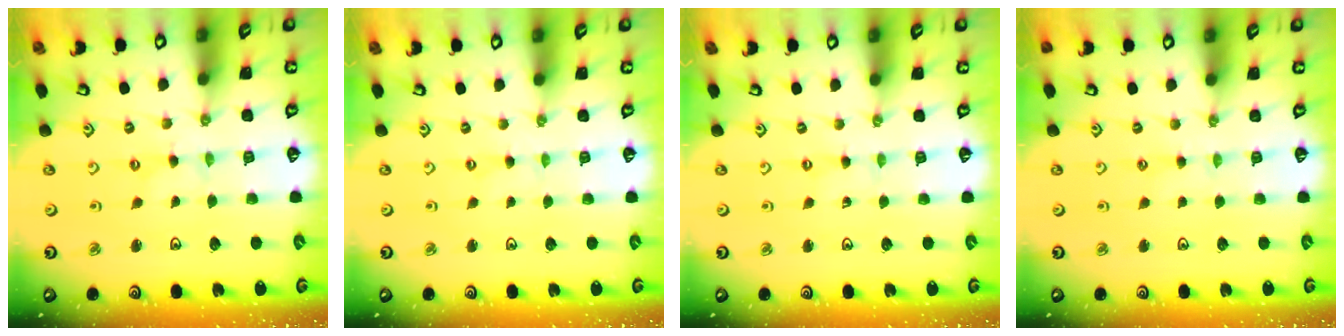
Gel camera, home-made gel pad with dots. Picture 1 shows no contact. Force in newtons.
{"total": 0.0}
{"total": 0.0}
{"total": 0.8, "press": 0.8, "slide": 0.3}